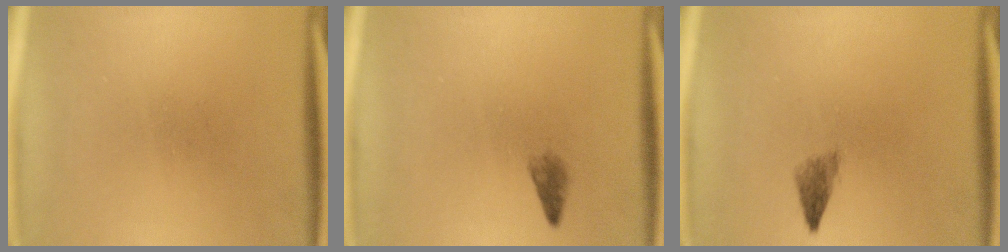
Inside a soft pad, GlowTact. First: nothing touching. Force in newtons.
{"total": 1.2}
{"total": 1.9}